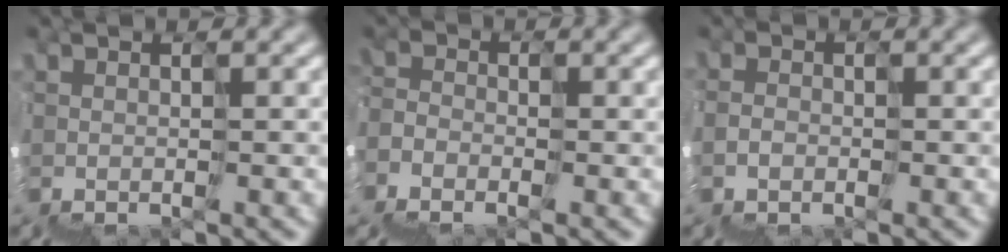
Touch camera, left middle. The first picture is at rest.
{"total": 4.6, "force": [-4.2, 1.3, -1.4], "torque": [0.037, -0.003, -0.069]}
{"total": 2.1, "force": [-1.8, 1.0, -0.4], "torque": [0.018, -0.005, -0.036]}